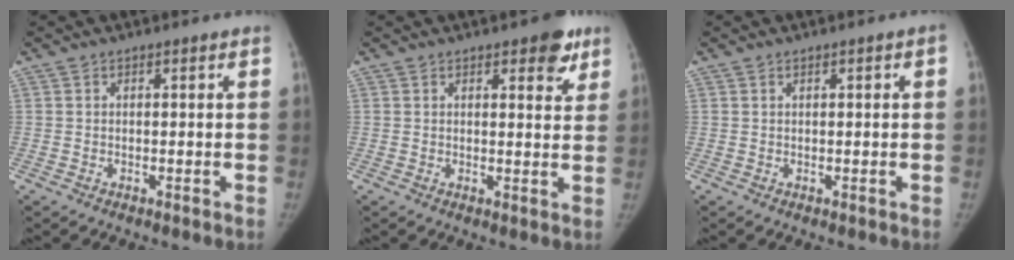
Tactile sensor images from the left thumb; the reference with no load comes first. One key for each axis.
{"total": 5.4, "fx": 3.2, "fy": 2.3, "fz": 3.7, "tx": -0.020, "ty": -0.014, "tz": 0.033}
{"total": 0.8, "fx": 0.1, "fy": 0.2, "fz": 0.7, "tx": -0.012, "ty": 0.006, "tz": 0.004}